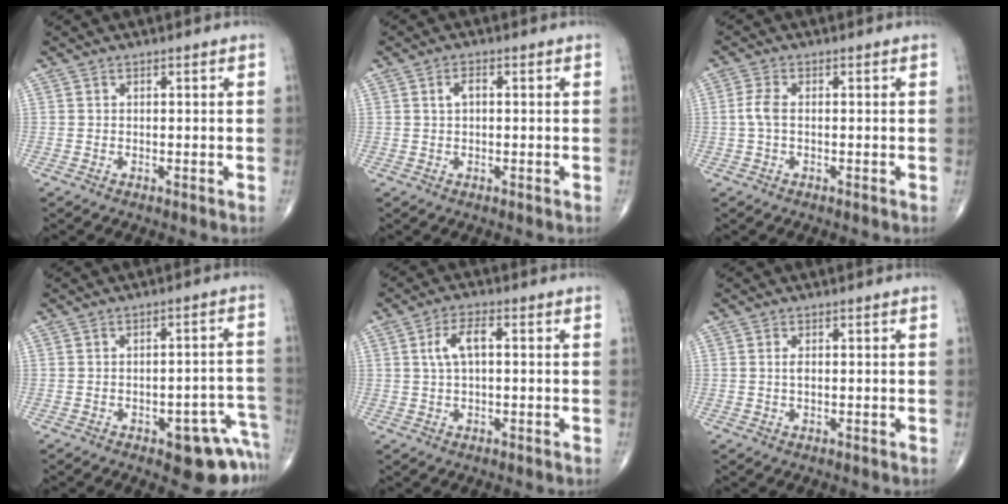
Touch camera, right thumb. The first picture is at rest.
{"total": 2.2, "force": [0.4, 1.2, 1.9], "torque": [-0.036, 0.008, 0.005]}
{"total": 2.9, "force": [-0.1, 1.3, 2.6], "torque": [-0.066, 0.002, -0.007]}
{"total": 10.1, "force": [-5.3, 4.2, 7.6], "torque": [-0.053, 0.040, -0.057]}
{"total": 5.2, "force": [0.9, 2.2, 4.6], "torque": [-0.096, 0.015, 0.013]}
{"total": 1.4, "force": [0.2, 0.6, 1.3], "torque": [-0.026, -0.001, 0.004]}